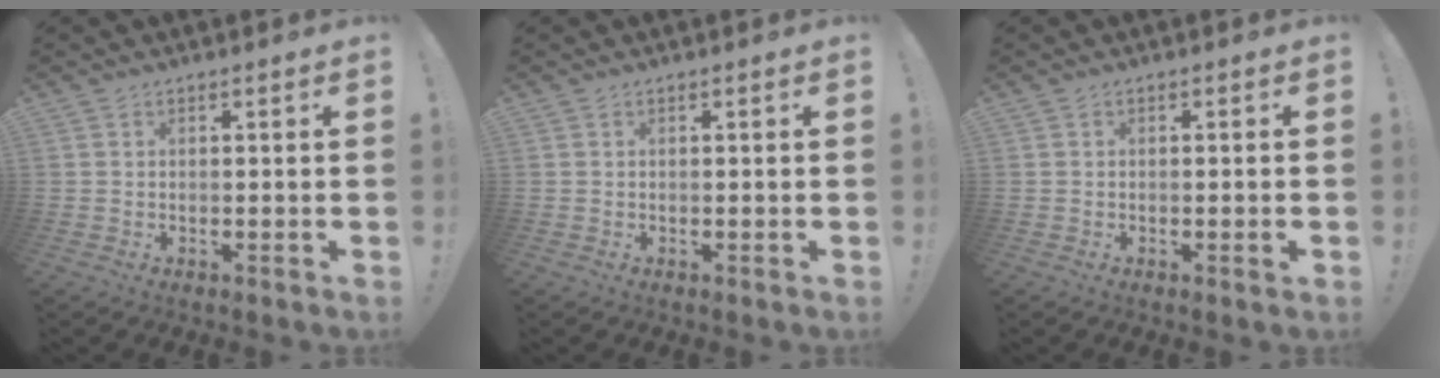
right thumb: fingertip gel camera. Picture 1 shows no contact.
{"total": 0.0}
{"total": 1.3, "force": [-0.5, -0.2, 1.2], "torque": [-0.024, 0.002, -0.008]}